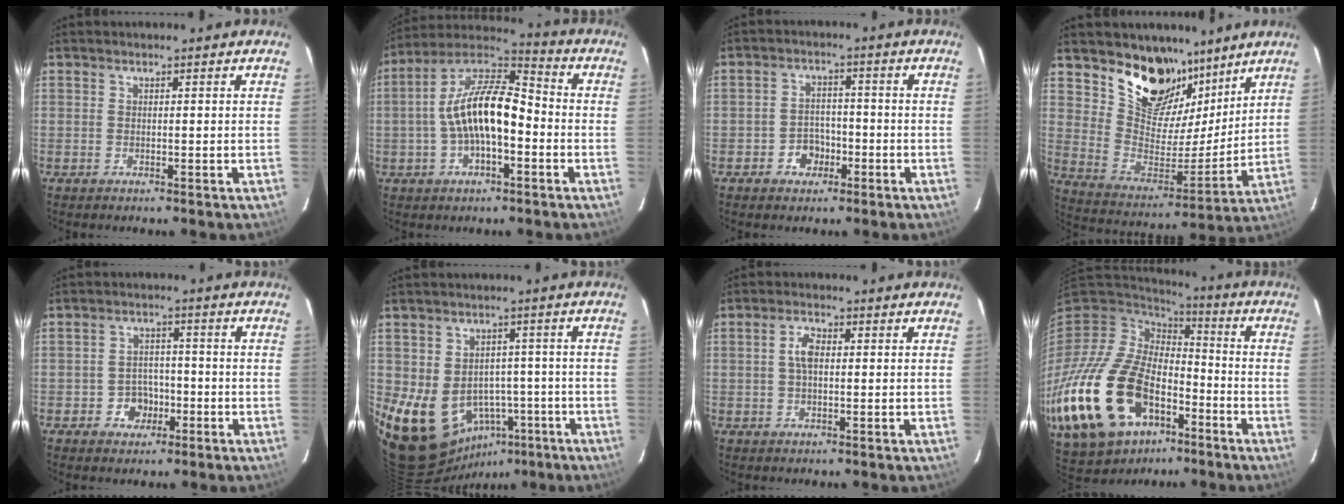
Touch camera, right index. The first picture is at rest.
{"total": 14.6, "force": [-2.3, 6.1, 13.1], "torque": [-0.250, 0.017, -0.048]}
{"total": 4.7, "force": [-2.4, 3.7, 1.5], "torque": [-0.036, 0.014, -0.030]}
{"total": 16.9, "force": [12.0, 9.6, 7.1], "torque": [-0.146, -0.010, 0.225]}
{"total": 4.9, "force": [-2.2, 4.1, 1.4], "torque": [-0.034, 0.015, -0.024]}
{"total": 15.0, "force": [-4.6, 12.7, 6.6], "torque": [-0.156, 0.020, -0.026]}
{"total": 3.4, "force": [0.2, 1.8, 2.9], "torque": [-0.058, 0.009, 0.006]}
{"total": 34.5, "force": [-15.9, 21.8, 21.5], "torque": [-0.519, -0.028, -0.261]}